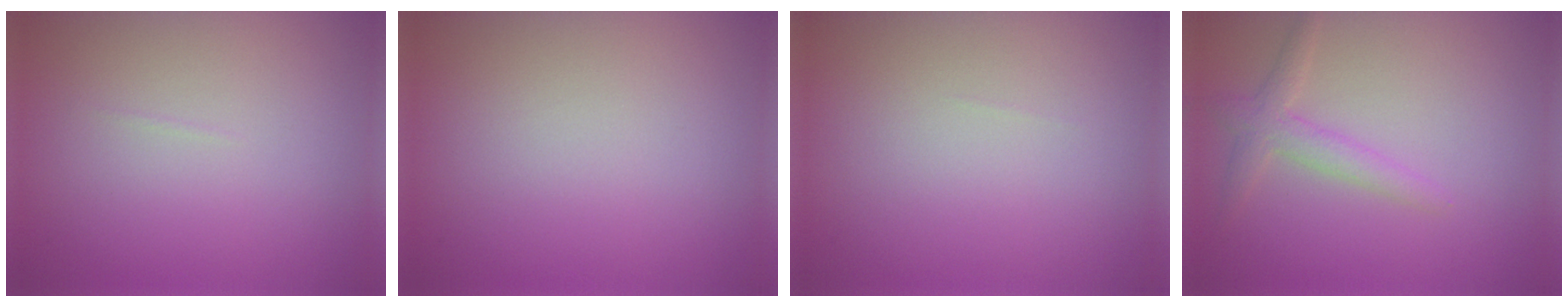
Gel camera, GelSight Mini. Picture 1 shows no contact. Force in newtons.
{"total": 0.0}
{"total": 0.0}
{"total": 2.2, "press": 2.2, "slide": 0.1}